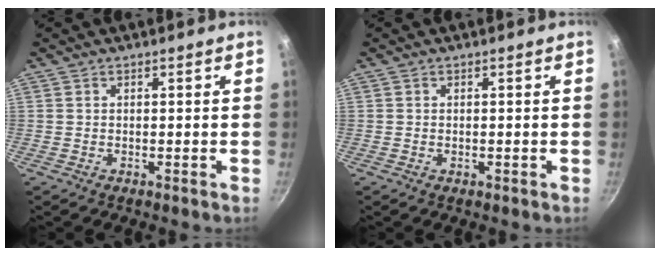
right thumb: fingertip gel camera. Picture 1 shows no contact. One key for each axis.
{"total": 0.5, "fx": -0.2, "fy": 0.3, "fz": 0.4, "tx": -0.005, "ty": 0.002, "tz": -0.003}